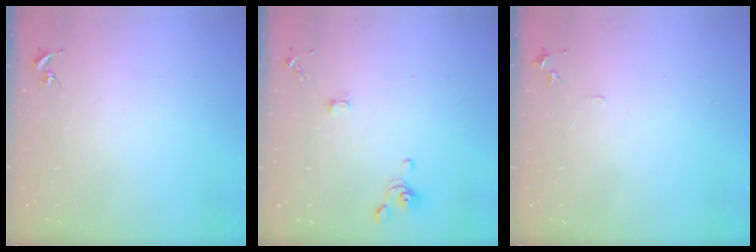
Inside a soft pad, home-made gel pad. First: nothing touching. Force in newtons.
{"total": 4.4, "press": 4.1, "slide": 1.6}
{"total": 4.8, "press": 4.8, "slide": 0.7}